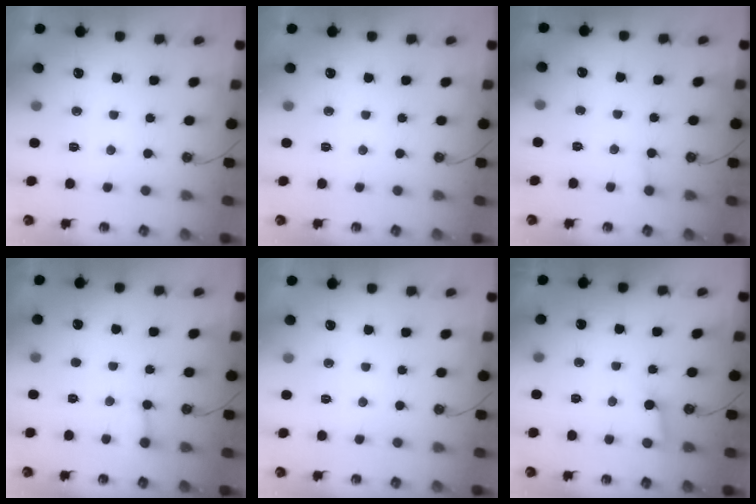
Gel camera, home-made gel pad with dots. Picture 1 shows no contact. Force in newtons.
{"total": 0.0}
{"total": 5.1, "press": 5.0, "slide": 0.5}
{"total": 4.9, "press": 4.8, "slide": 0.7}
{"total": 0.0}
{"total": 4.8, "press": 4.7, "slide": 1.0}